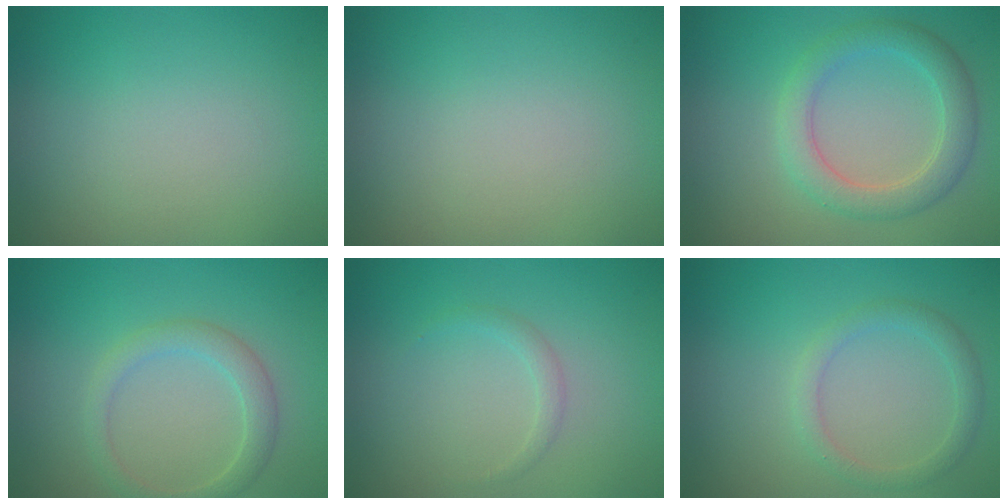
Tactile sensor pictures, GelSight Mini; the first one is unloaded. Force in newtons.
{"total": 0.0}
{"total": 3.7, "press": 3.7, "slide": 0.3}
{"total": 2.4, "press": 2.4, "slide": 0.1}
{"total": 0.9, "press": 0.9, "slide": 0.0}
{"total": 1.8, "press": 1.8, "slide": 0.1}